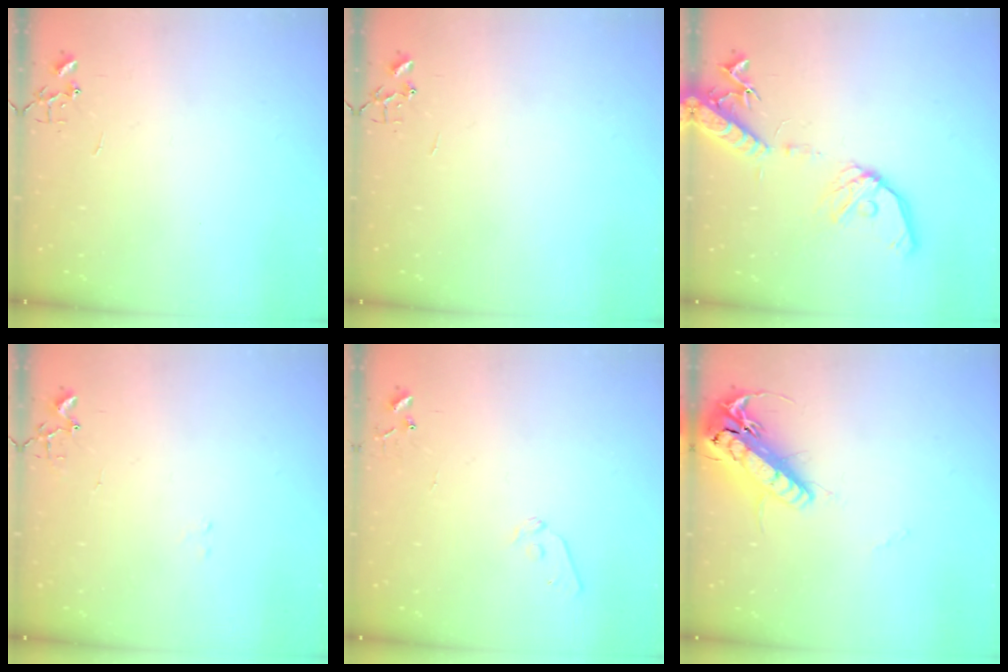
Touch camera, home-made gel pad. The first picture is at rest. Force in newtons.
{"total": 0.0}
{"total": 16.3, "press": 16.0, "slide": 3.2}
{"total": 8.6, "press": 8.5, "slide": 0.7}
{"total": 7.2, "press": 7.2, "slide": 0.5}
{"total": 19.2, "press": 18.9, "slide": 3.3}